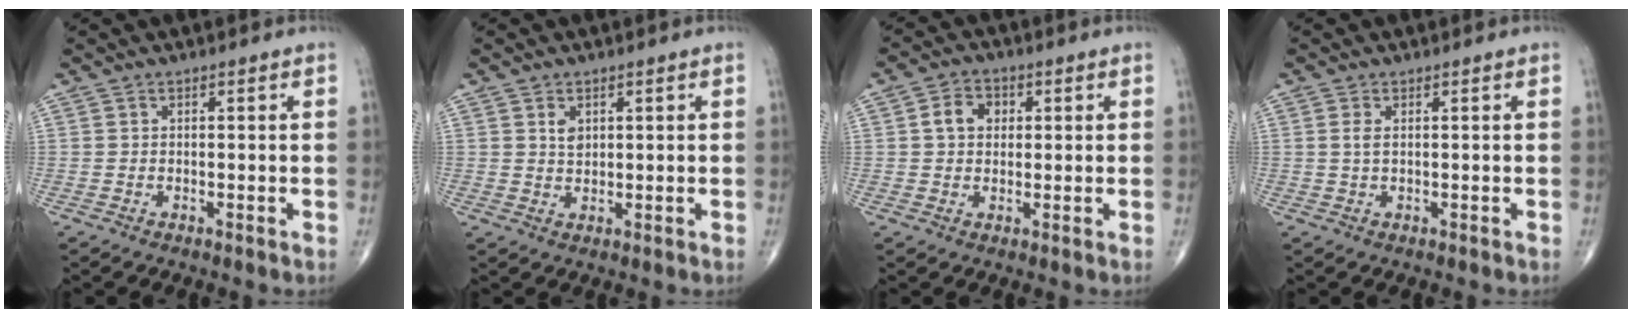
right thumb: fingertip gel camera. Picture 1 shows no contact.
{"total": 2.4, "force": [1.0, 1.6, 1.4], "torque": [-0.016, -0.006, 0.019]}
{"total": 5.0, "force": [1.0, 3.9, 3.0], "torque": [-0.040, 0.008, 0.011]}
{"total": 1.5, "force": [0.3, 0.6, 1.3], "torque": [-0.035, 0.004, 0.012]}